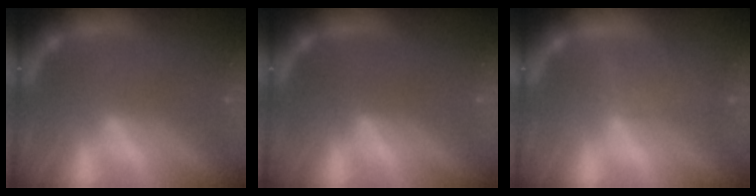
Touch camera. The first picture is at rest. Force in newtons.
{"total": 0.0}
{"total": 3.0}